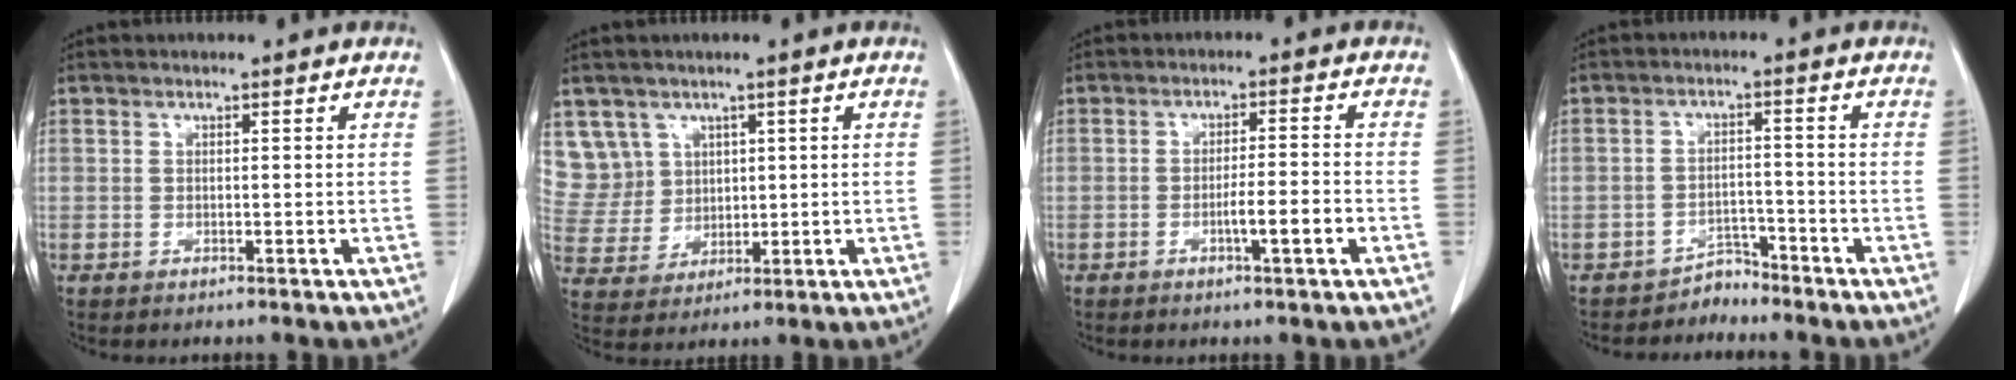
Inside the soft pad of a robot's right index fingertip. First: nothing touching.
{"total": 7.8, "force": [4.0, 6.7, -0.2], "torque": [-0.002, 0.021, 0.097]}
{"total": 4.3, "force": [-1.7, 0.1, 4.0], "torque": [-0.061, -0.001, -0.025]}
{"total": 3.0, "force": [-2.7, 1.0, -0.6], "torque": [0.014, 0.000, -0.043]}